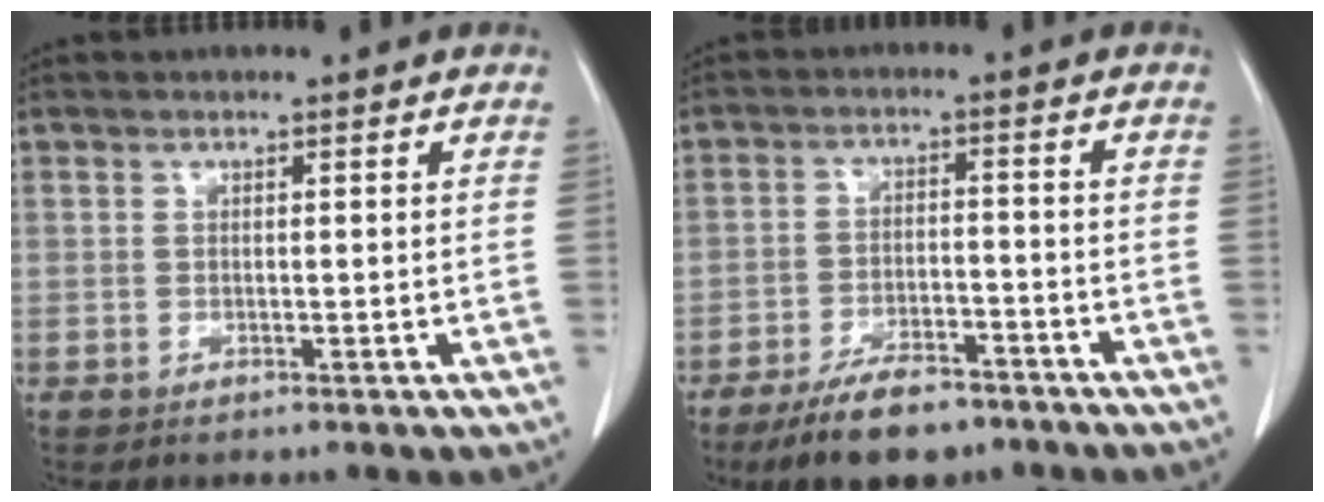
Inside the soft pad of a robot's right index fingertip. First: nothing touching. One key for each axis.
{"total": 9.5, "fx": -7.2, "fy": 3.5, "fz": 5.2, "tx": -0.088, "ty": -0.009, "tz": -0.124}